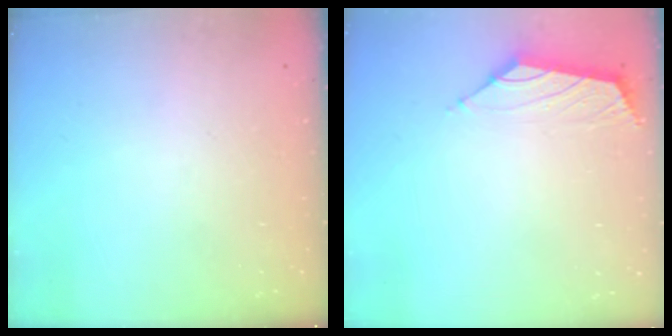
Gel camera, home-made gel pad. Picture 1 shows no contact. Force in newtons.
{"total": 1.7, "press": 1.6, "slide": 0.7}